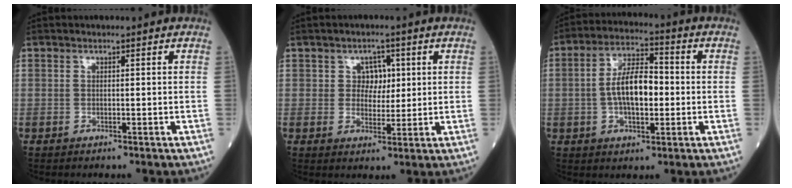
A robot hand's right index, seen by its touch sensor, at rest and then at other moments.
{"total": 3.6, "force": [1.1, 2.8, 2.0], "torque": [-0.021, 0.004, 0.019]}
{"total": 9.2, "force": [-0.6, 3.7, 8.4], "torque": [-0.161, 0.016, -0.012]}